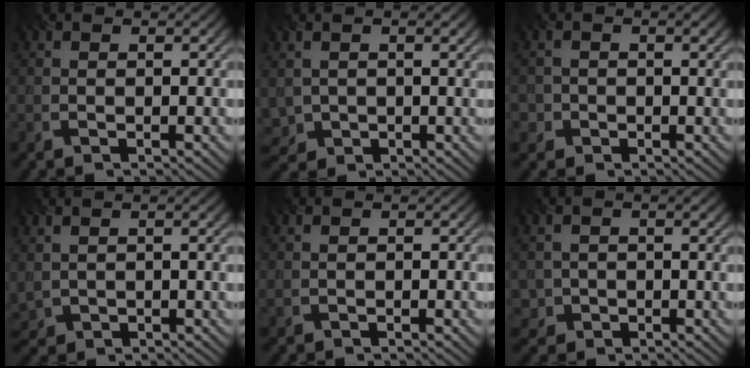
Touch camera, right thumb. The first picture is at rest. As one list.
[{"total": 3.4, "force": [0.9, 2.8, 1.7], "torque": [-0.051, -0.009, 0.018]}, {"total": 2.1, "force": [-0.2, 2.0, 0.6], "torque": [-0.006, -0.003, -0.007]}, {"total": 4.0, "force": [1.4, 2.3, 3.0], "torque": [-0.077, -0.004, 0.033]}, {"total": 0.5, "force": [0.4, 0.3, 0.2], "torque": [-0.006, -0.002, 0.010]}, {"total": 2.4, "force": [0.2, 2.4, 0.6], "torque": [-0.016, -0.009, 0.002]}]